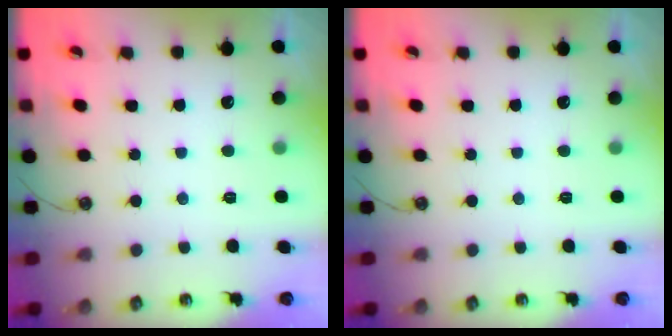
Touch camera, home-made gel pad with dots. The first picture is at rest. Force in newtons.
{"total": 0.0}